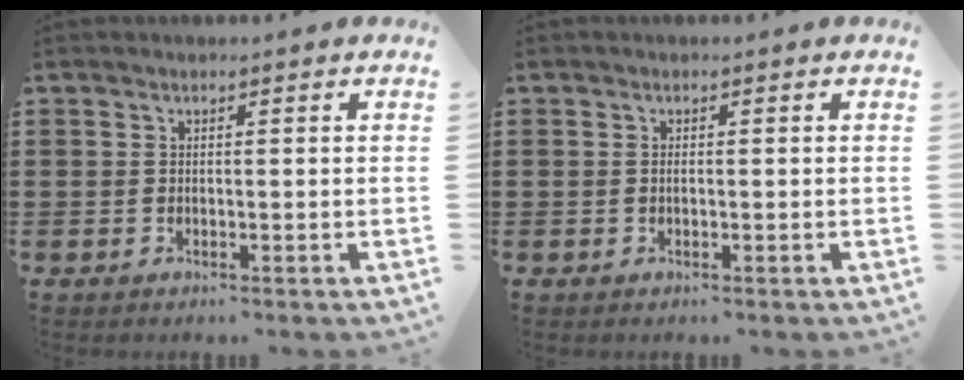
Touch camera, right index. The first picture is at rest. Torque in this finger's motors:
{"motor_torque": [2.14, 0.00, 0.05, 0.03]}